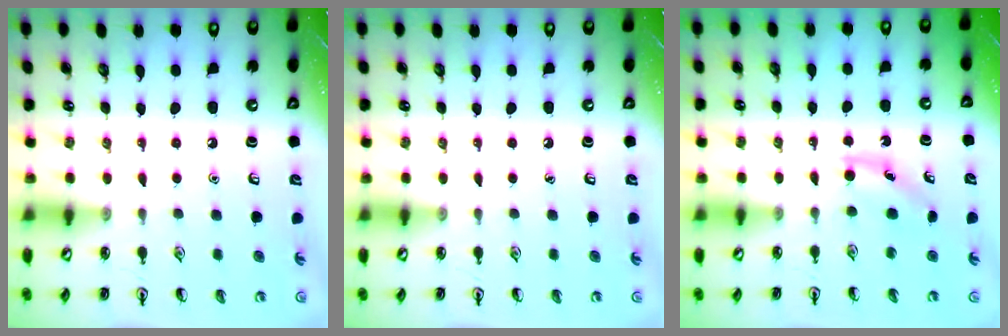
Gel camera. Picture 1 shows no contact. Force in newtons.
{"total": 0.0}
{"total": 3.6, "press": 3.3, "slide": 1.4}